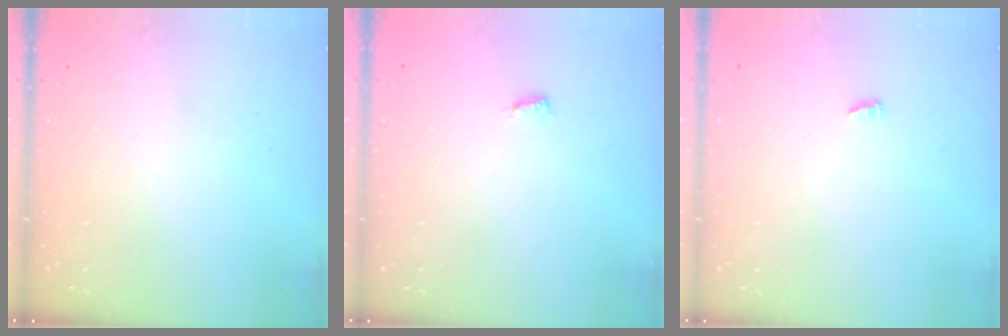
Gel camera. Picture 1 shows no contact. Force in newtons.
{"total": 3.1, "press": 3.1, "slide": 0.2}
{"total": 2.7, "press": 2.7, "slide": 0.2}